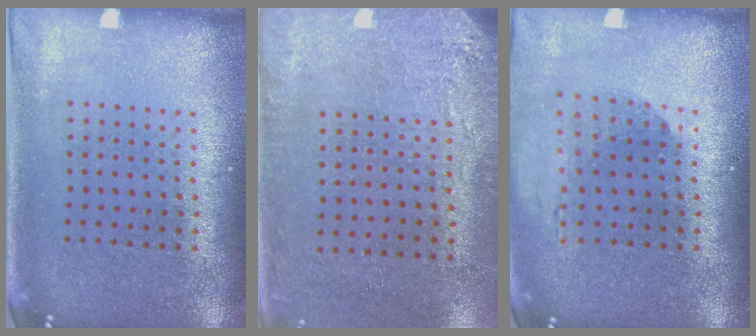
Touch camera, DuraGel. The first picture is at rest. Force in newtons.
{"total": 2.8, "press": 2.3, "slide": 1.6}
{"total": 1.2, "press": 1.2, "slide": 0.2}